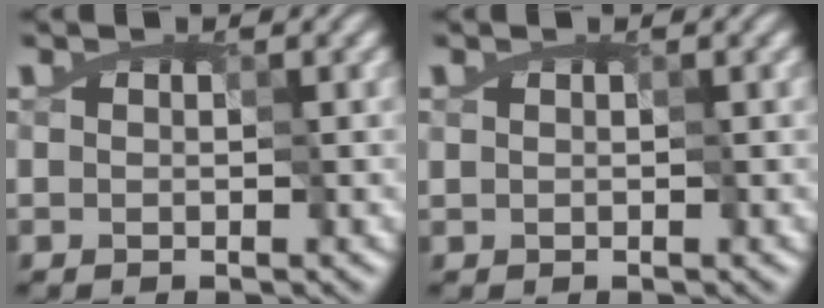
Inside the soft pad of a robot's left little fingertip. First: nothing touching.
{"total": 0.0}